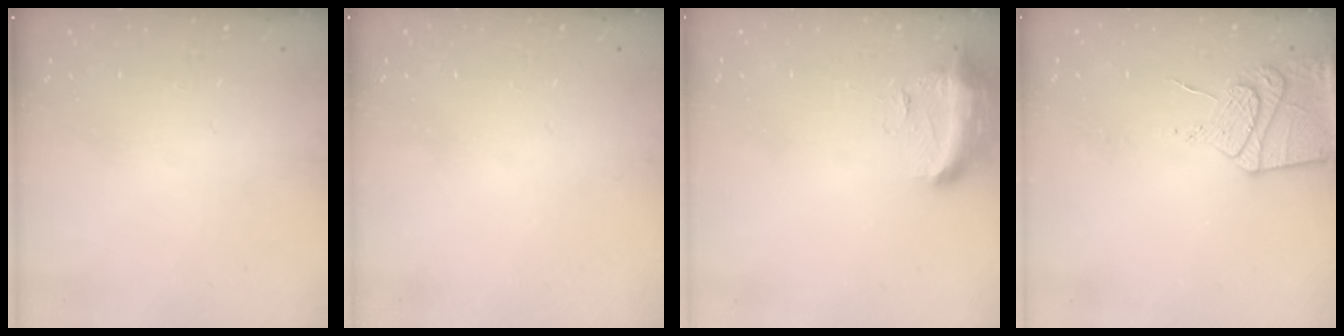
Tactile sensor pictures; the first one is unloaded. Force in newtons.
{"total": 0.0}
{"total": 9.6, "press": 9.6, "slide": 0.6}
{"total": 13.2, "press": 13.1, "slide": 1.7}